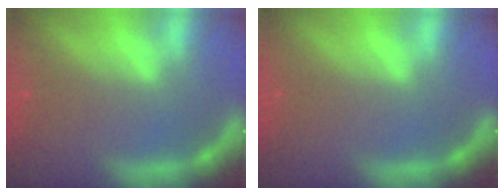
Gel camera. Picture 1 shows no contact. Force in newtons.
{"total": 0.0}